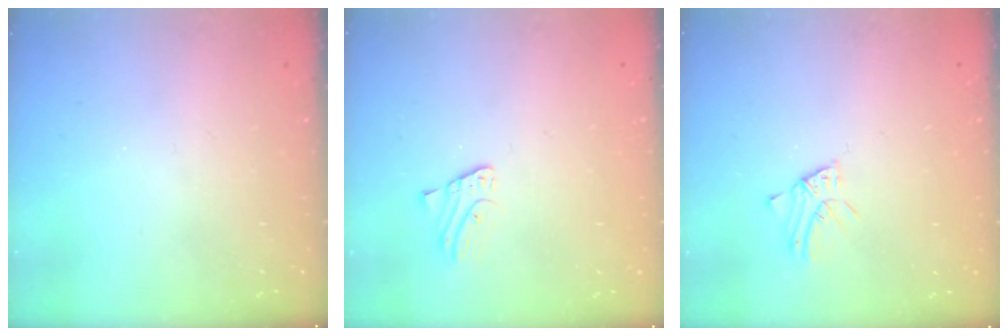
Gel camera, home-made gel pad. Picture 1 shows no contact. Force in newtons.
{"total": 1.8, "press": 1.8, "slide": 0.1}
{"total": 1.8, "press": 1.7, "slide": 0.2}